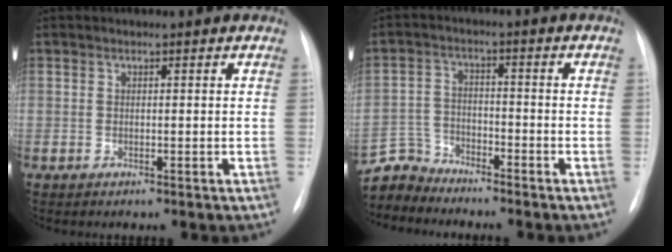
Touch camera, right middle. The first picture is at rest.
{"total": 5.8, "force": [-5.6, 1.2, -1.2], "torque": [0.021, 0.004, -0.112]}